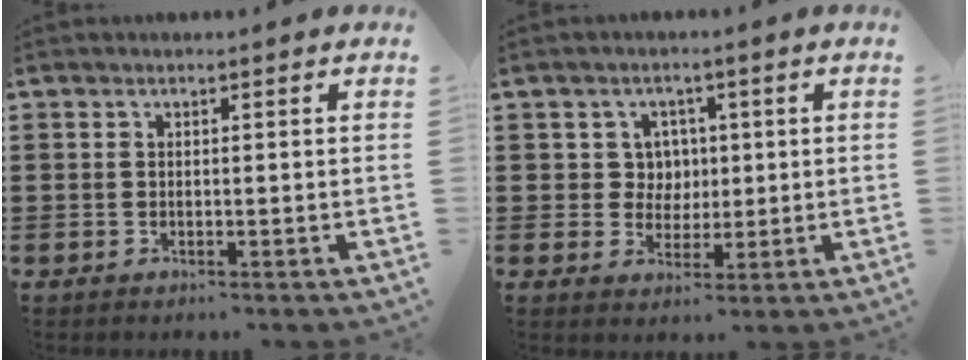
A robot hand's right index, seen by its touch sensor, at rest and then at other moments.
{"total": 4.3, "force": [0.7, 4.0, 1.3], "torque": [-0.046, 0.014, 0.010]}